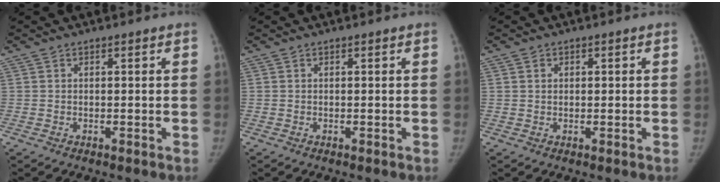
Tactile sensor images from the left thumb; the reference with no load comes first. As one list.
[{"total": 0.0}, {"total": 1.1, "force": [0.3, 0.9, 0.5], "torque": [-0.002, 0.001, 0.005]}]